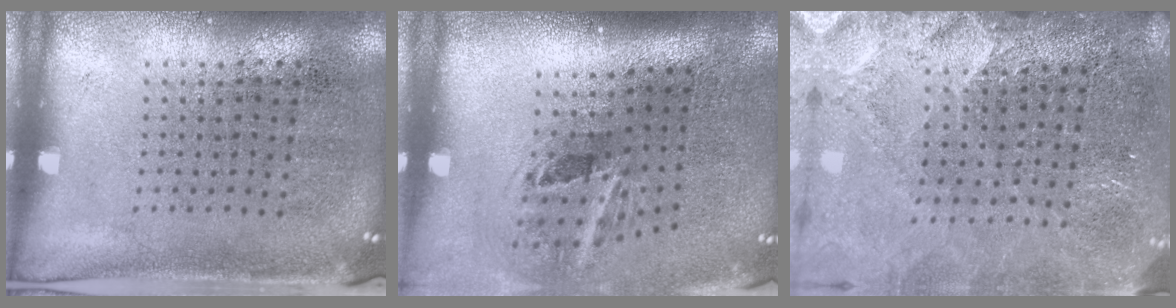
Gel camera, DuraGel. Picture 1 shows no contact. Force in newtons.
{"total": 2.0, "press": 1.2, "slide": 1.6}
{"total": 3.4, "press": 3.1, "slide": 1.4}